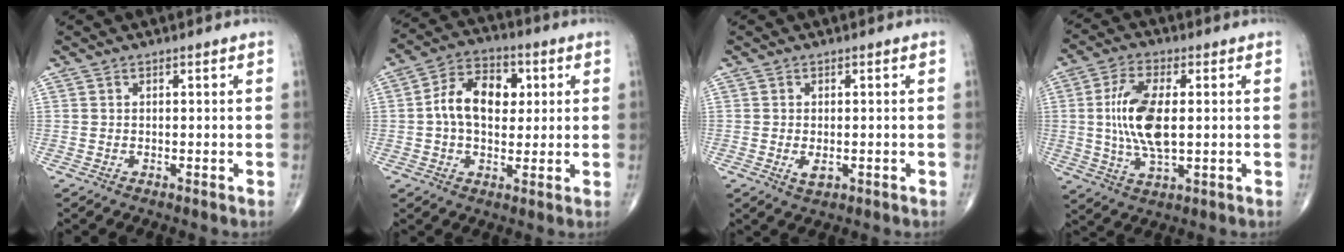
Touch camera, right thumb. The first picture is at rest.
{"total": 11.6, "force": [1.5, 7.7, 8.5], "torque": [-0.125, 0.017, 0.017]}
{"total": 2.3, "force": [-0.5, 1.3, 1.9], "torque": [-0.030, -0.003, -0.006]}
{"total": 12.2, "force": [0.7, 5.4, 10.9], "torque": [-0.220, -0.006, 0.015]}